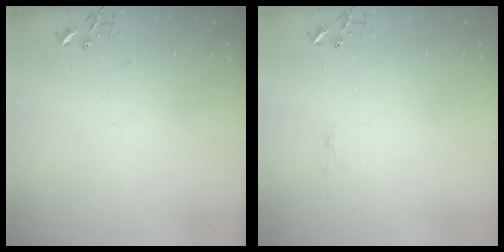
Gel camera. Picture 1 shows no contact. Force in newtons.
{"total": 2.6, "press": 2.6, "slide": 0.4}